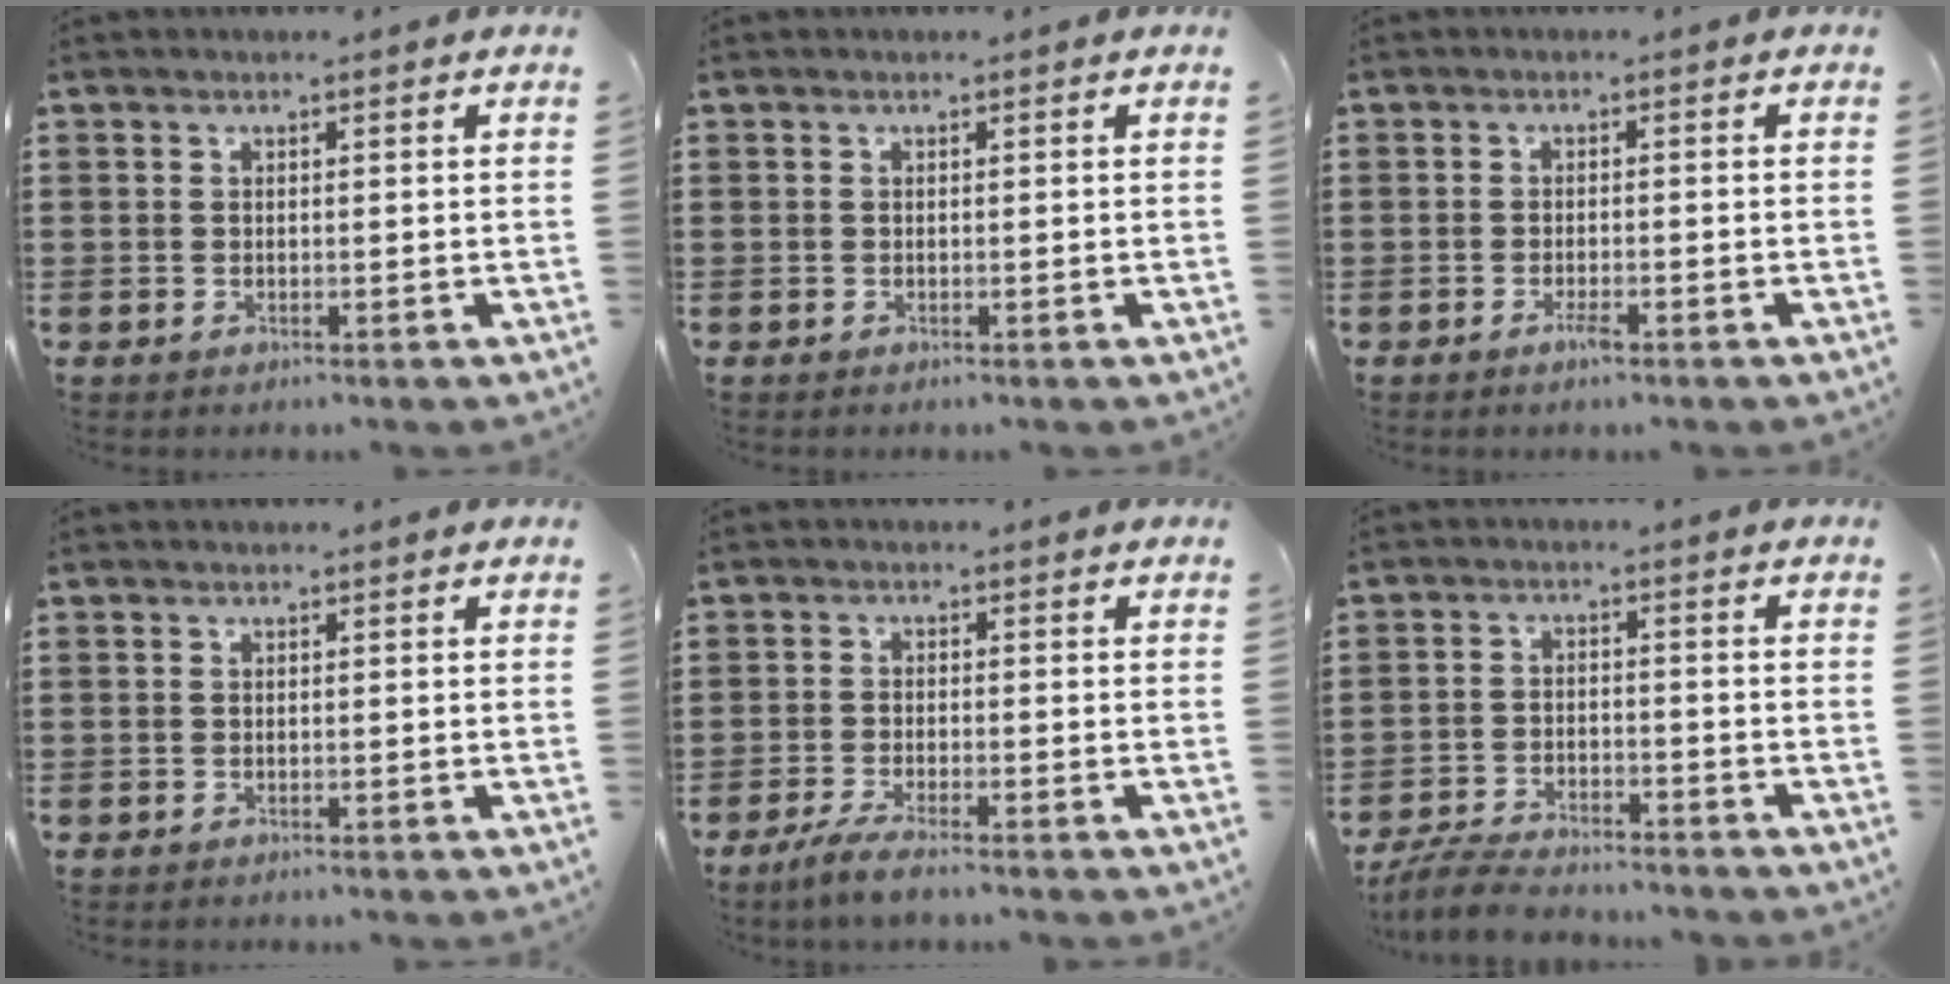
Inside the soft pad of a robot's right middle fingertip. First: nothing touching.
{"total": 0.0}
{"total": 1.8, "force": [-1.1, 0.3, 1.4], "torque": [-0.033, -0.004, -0.022]}
{"total": 0.0}
{"total": 3.2, "force": [-2.6, -0.1, 1.9], "torque": [-0.046, -0.011, -0.051]}
{"total": 5.6, "force": [-5.3, 0.7, 1.7], "torque": [-0.039, 0.000, -0.104]}